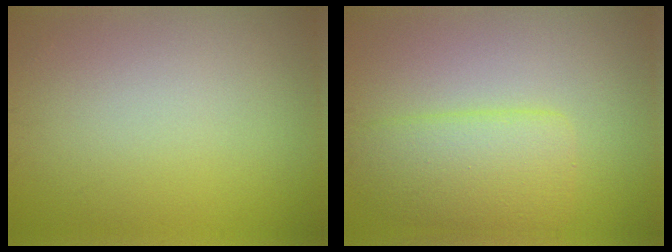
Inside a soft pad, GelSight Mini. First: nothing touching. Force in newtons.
{"total": 4.4, "press": 4.4, "slide": 0.4}